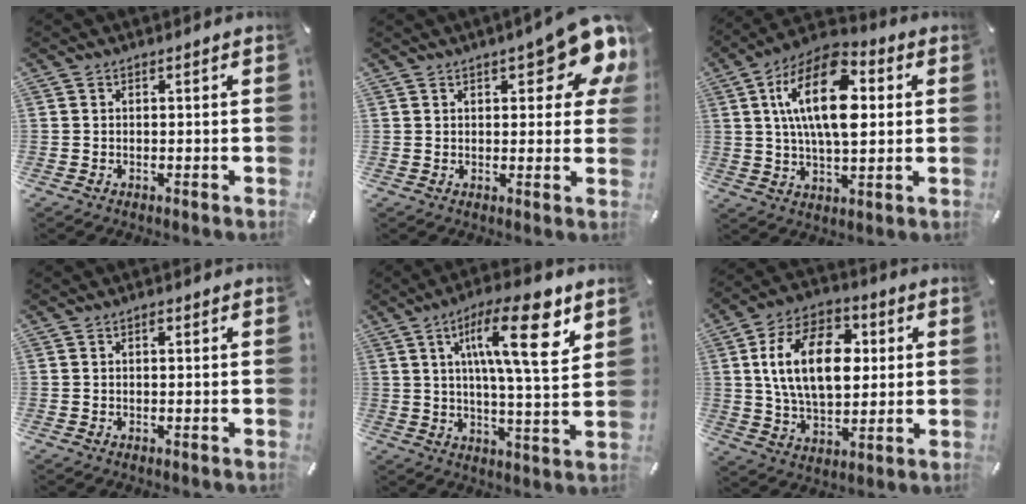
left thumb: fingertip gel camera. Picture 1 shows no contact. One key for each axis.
{"total": 13.0, "fx": 7.1, "fy": 4.6, "fz": 9.9, "tx": -0.126, "ty": -0.039, "tz": 0.115}
{"total": 18.4, "fx": 4.1, "fy": 9.4, "fz": 15.2, "tx": -0.283, "ty": -0.001, "tz": 0.066}
{"total": 0.8, "fx": 0.2, "fy": 0.5, "fz": 0.7, "tx": -0.014, "ty": 0.002, "tz": 0.003}
{"total": 17.8, "fx": 8.0, "fy": 4.4, "fz": 15.2, "tx": -0.245, "ty": -0.021, "tz": 0.117}
{"total": 18.1, "fx": 3.2, "fy": 11.4, "fz": 13.7, "tx": -0.267, "ty": 0.015, "tz": 0.055}